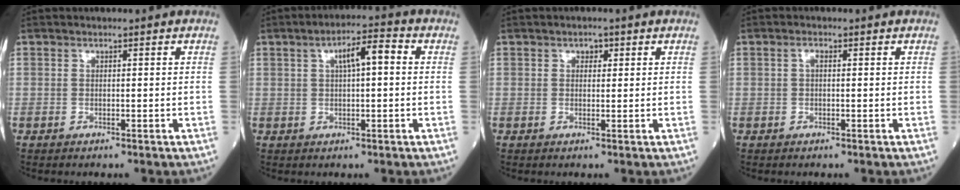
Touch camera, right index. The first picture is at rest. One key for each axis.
{"total": 5.6, "fx": 1.3, "fy": 1.4, "fz": 5.2, "tx": -0.090, "ty": 0.021, "tz": 0.020}
{"total": 1.3, "fx": 0.6, "fy": 0.9, "fz": 0.8, "tx": -0.009, "ty": 0.002, "tz": 0.008}
{"total": 1.0, "fx": 0.2, "fy": 0.4, "fz": 0.9, "tx": -0.017, "ty": 0.003, "tz": 0.002}